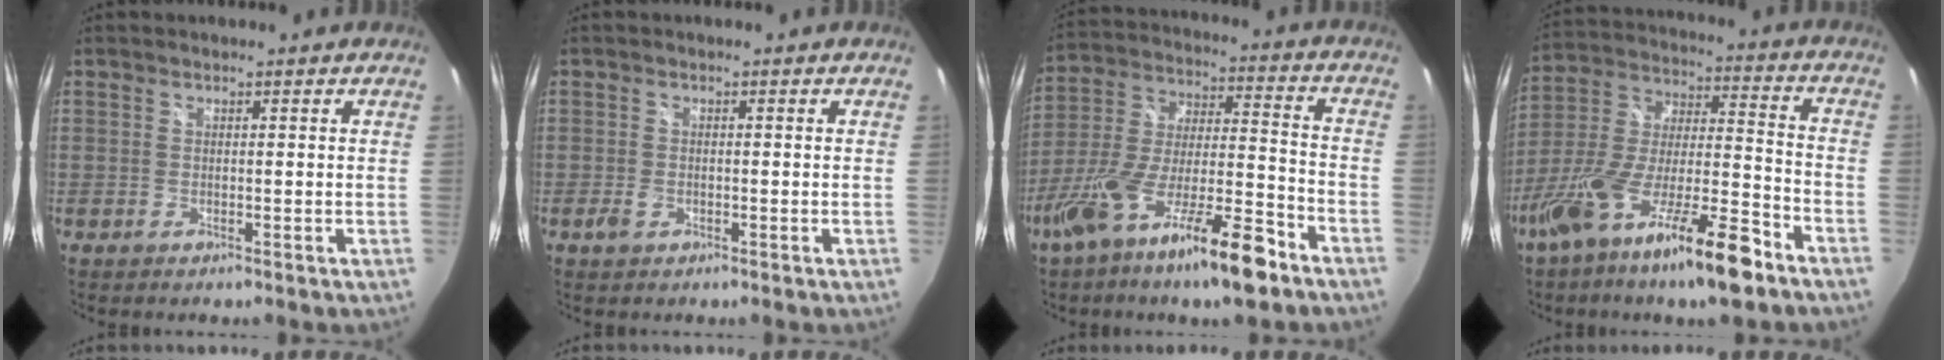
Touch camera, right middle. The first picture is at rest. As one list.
[{"total": 2.1, "force": [-0.9, 1.4, 1.2], "torque": [-0.025, -0.002, -0.016]}, {"total": 19.4, "force": [-12.3, 3.7, 14.5], "torque": [-0.266, -0.030, -0.218]}, {"total": 20.3, "force": [-12.7, 3.7, 15.4], "torque": [-0.281, -0.029, -0.228]}]